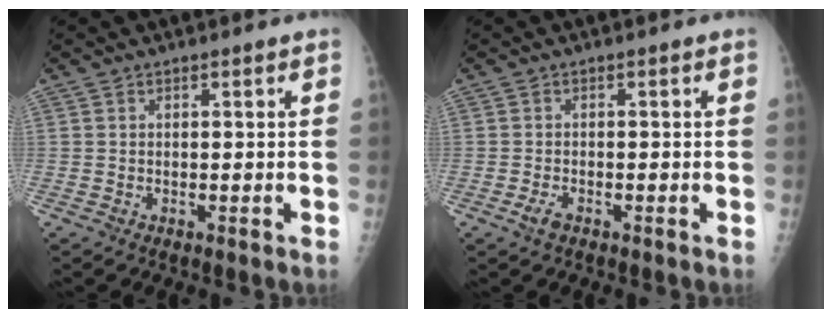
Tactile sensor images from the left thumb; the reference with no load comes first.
{"total": 1.8, "force": [-1.2, 0.8, 1.1], "torque": [-0.026, 0.002, -0.023]}